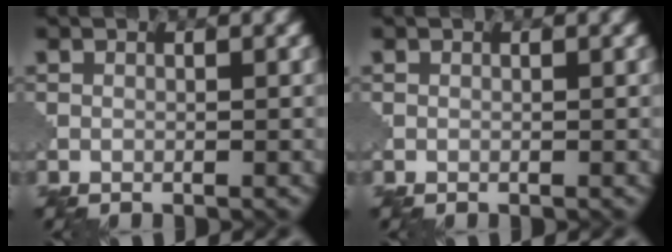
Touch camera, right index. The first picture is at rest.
{"total": 0.0}